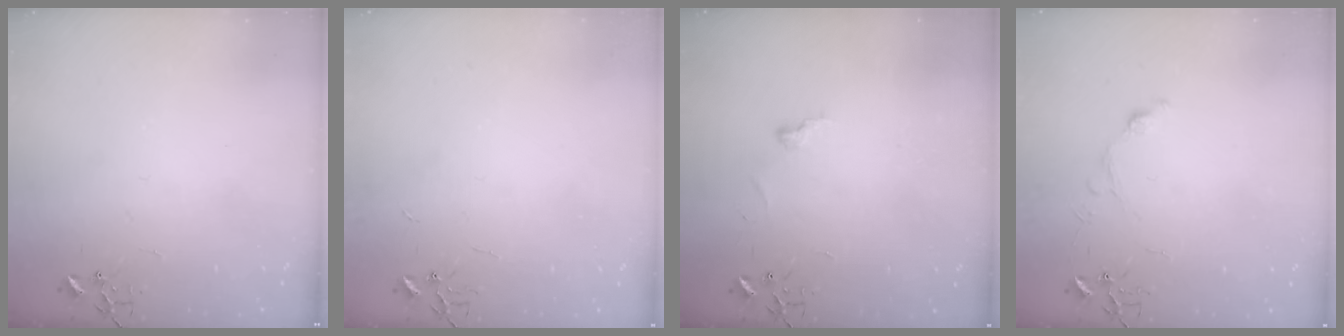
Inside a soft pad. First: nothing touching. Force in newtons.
{"total": 2.2, "press": 2.2, "slide": 0.3}
{"total": 3.4, "press": 3.4, "slide": 0.4}
{"total": 7.3, "press": 7.3, "slide": 0.8}